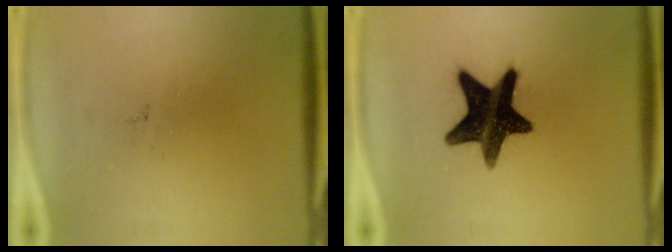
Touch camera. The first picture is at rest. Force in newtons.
{"total": 16.2}